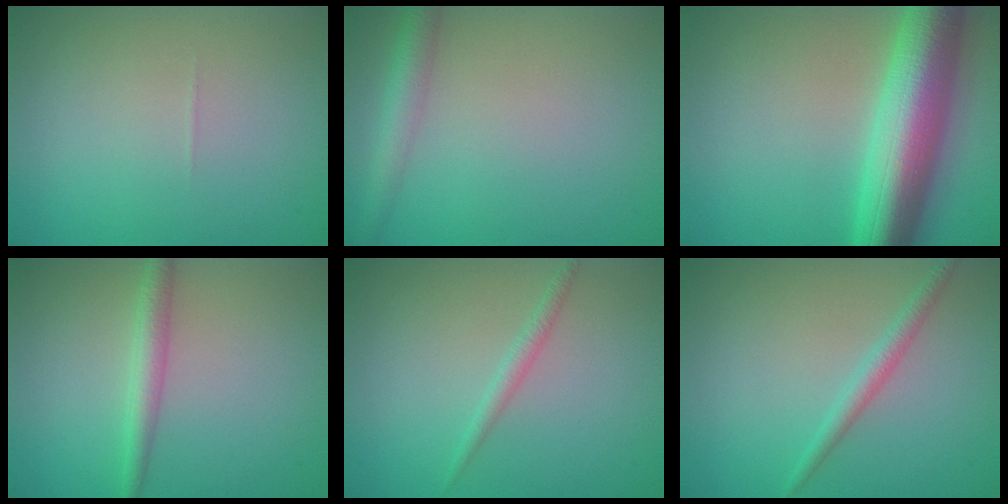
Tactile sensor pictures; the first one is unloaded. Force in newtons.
{"total": 3.2, "press": 3.2, "slide": 0.1}
{"total": 10.9, "press": 10.9, "slide": 0.1}
{"total": 2.3, "press": 2.3, "slide": 0.1}
{"total": 1.3, "press": 1.3, "slide": 0.0}
{"total": 1.8, "press": 1.8, "slide": 0.1}